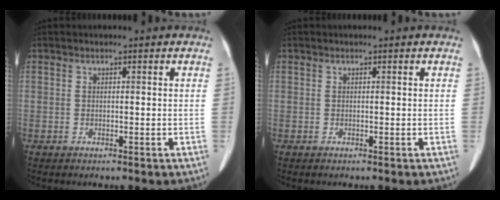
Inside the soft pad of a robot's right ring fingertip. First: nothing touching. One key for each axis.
{"total": 0.0}